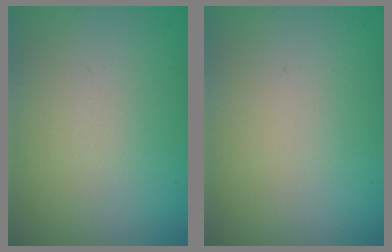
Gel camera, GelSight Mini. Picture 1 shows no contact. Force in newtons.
{"total": 0.0}